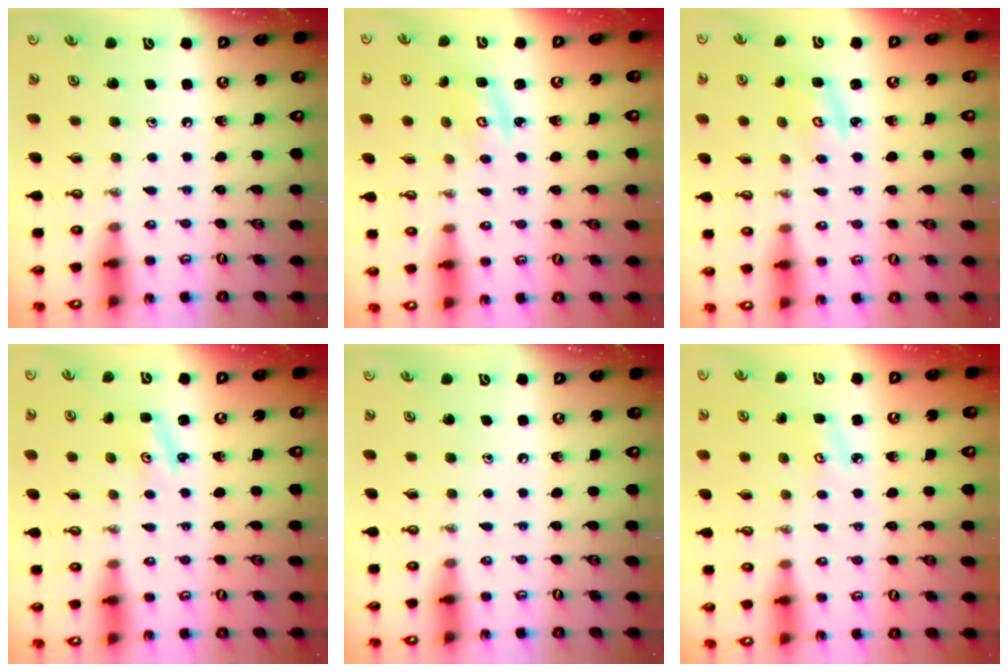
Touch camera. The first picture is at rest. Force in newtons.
{"total": 2.9, "press": 2.9, "slide": 0.4}
{"total": 2.9, "press": 2.9, "slide": 0.4}
{"total": 2.0, "press": 2.0, "slide": 0.2}
{"total": 0.0}
{"total": 3.6, "press": 3.6, "slide": 0.4}